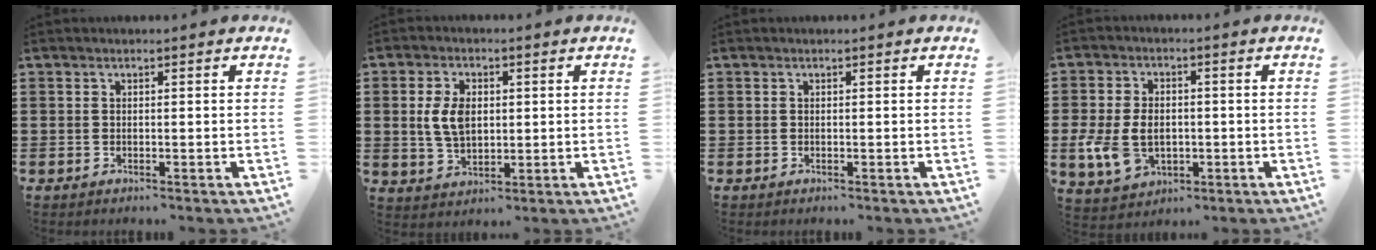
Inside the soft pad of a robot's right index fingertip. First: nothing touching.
{"total": 6.0, "force": [0.7, 3.8, 4.7], "torque": [-0.112, 0.008, 0.008]}
{"total": 0.0}
{"total": 7.4, "force": [-1.1, 5.4, 4.9], "torque": [-0.118, 0.006, -0.023]}